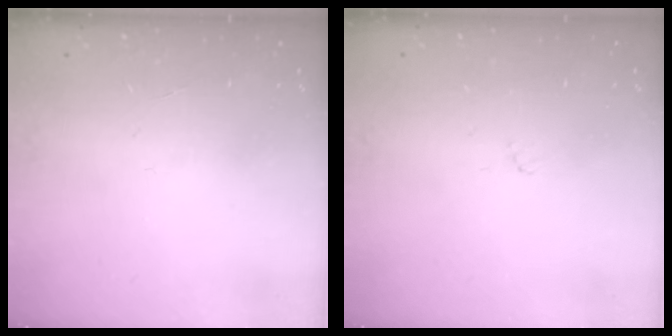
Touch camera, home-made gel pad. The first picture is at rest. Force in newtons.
{"total": 3.2, "press": 3.1, "slide": 0.3}